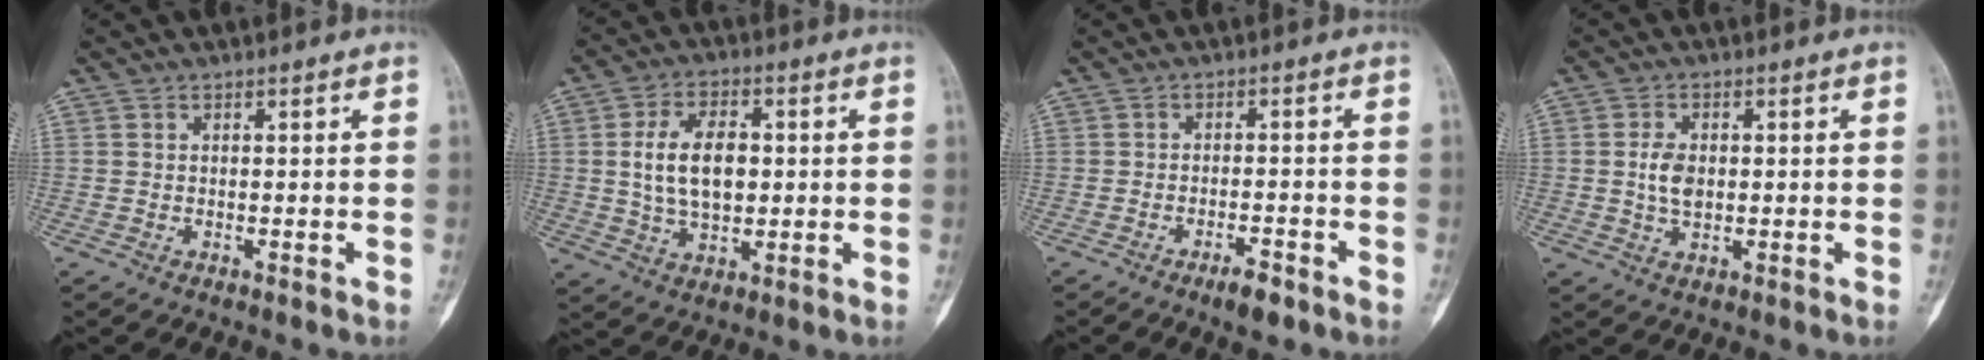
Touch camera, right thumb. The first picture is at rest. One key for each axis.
{"total": 11.2, "fx": 0.9, "fy": 6.7, "fz": 8.9, "tx": -0.141, "ty": 0.001, "tz": 0.021}
{"total": 2.9, "fx": -2.0, "fy": 0.8, "fz": 1.9, "tx": -0.034, "ty": 0.012, "tz": -0.033}
{"total": 4.6, "fx": 0.2, "fy": 2.9, "fz": 3.6, "tx": -0.062, "ty": -0.001, "tz": 0.003}